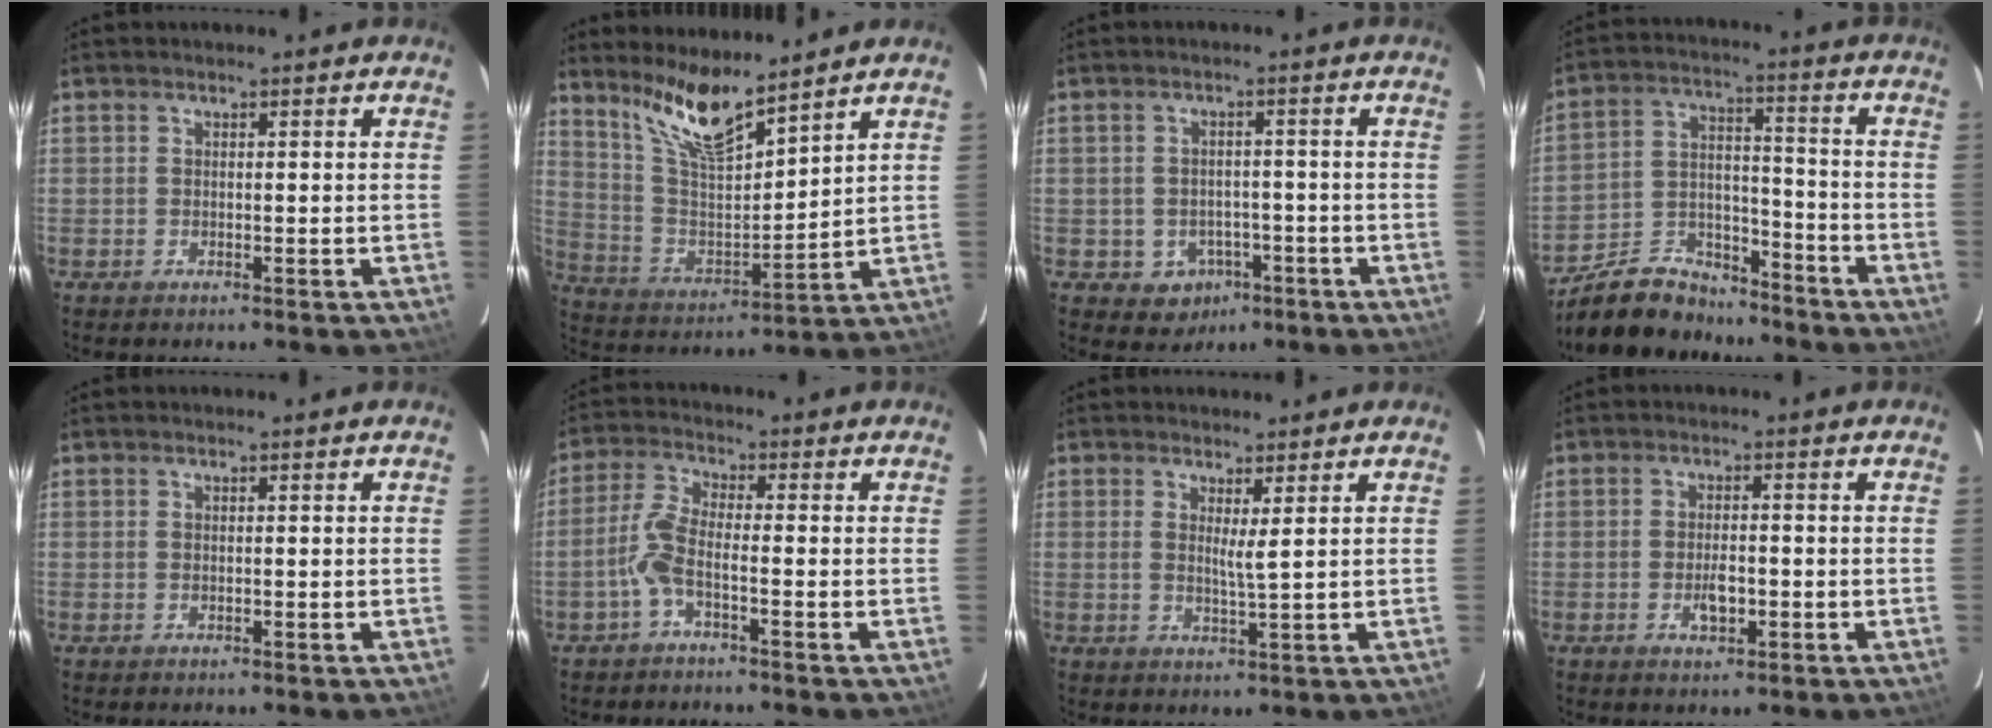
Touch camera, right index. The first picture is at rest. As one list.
[{"total": 12.2, "force": [9.9, 1.9, 6.9], "torque": [-0.133, -0.012, 0.200]}, {"total": 5.6, "force": [-2.7, 4.8, 1.0], "torque": [-0.028, 0.021, -0.021]}, {"total": 13.1, "force": [-11.0, 5.9, 3.9], "torque": [-0.094, 0.034, -0.180]}, {"total": 0.0}, {"total": 4.6, "force": [-2.2, 0.6, 4.0], "torque": [-0.097, 0.008, -0.046]}, {"total": 2.4, "force": [1.1, -0.2, 2.1], "torque": [-0.038, -0.006, 0.017]}, {"total": 3.6, "force": [-1.2, 1.6, 3.0], "torque": [-0.056, -0.001, -0.018]}]